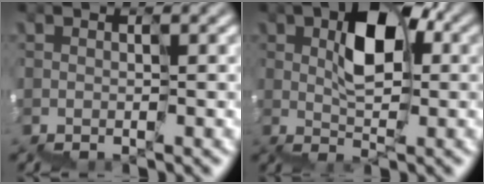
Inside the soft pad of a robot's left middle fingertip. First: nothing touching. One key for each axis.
{"total": 5.1, "fx": 2.0, "fy": 2.5, "fz": 4.0, "tx": -0.076, "ty": 0.025, "tz": 0.030}